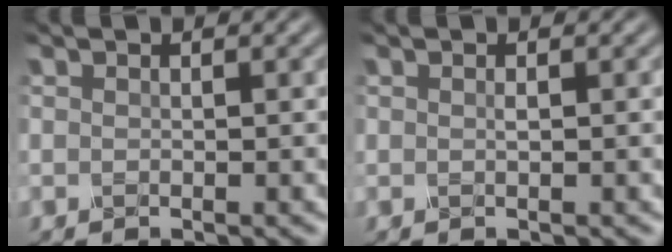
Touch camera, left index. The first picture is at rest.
{"total": 0.0}